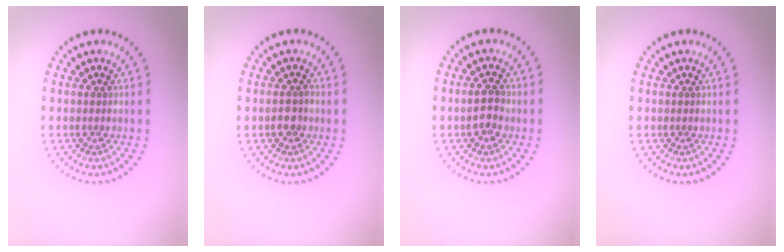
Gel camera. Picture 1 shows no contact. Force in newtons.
{"total": 1.3, "press": 1.2, "slide": 0.5}
{"total": 2.2, "press": 2.2, "slide": 0.3}
{"total": 0.0}